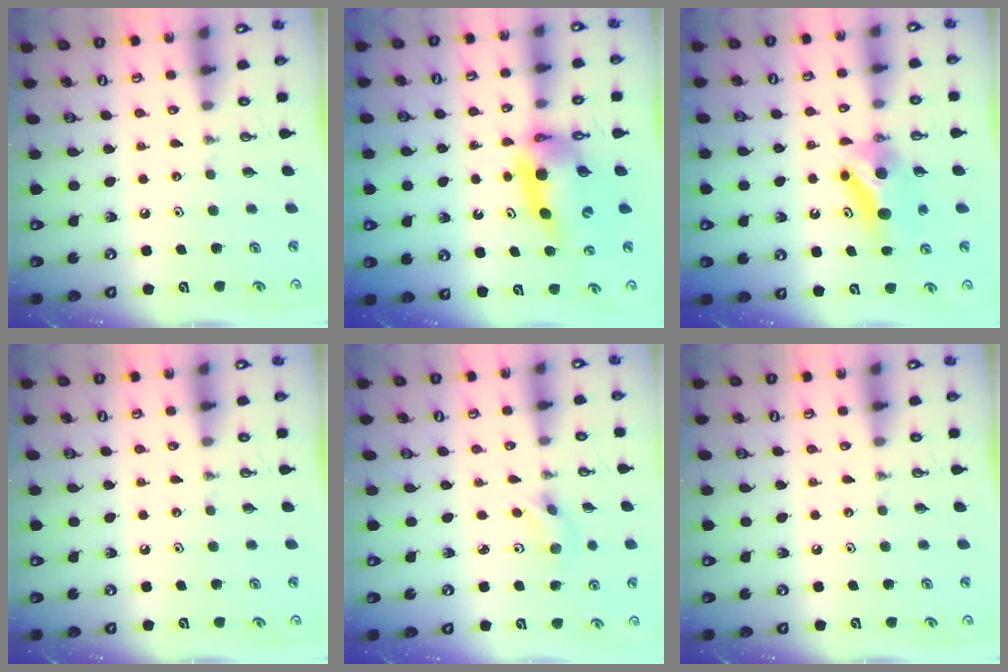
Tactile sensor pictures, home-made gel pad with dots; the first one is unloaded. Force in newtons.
{"total": 10.3, "press": 10.2, "slide": 1.2}
{"total": 7.9, "press": 5.4, "slide": 5.7}
{"total": 0.0}
{"total": 2.9, "press": 2.7, "slide": 1.2}
{"total": 0.0}